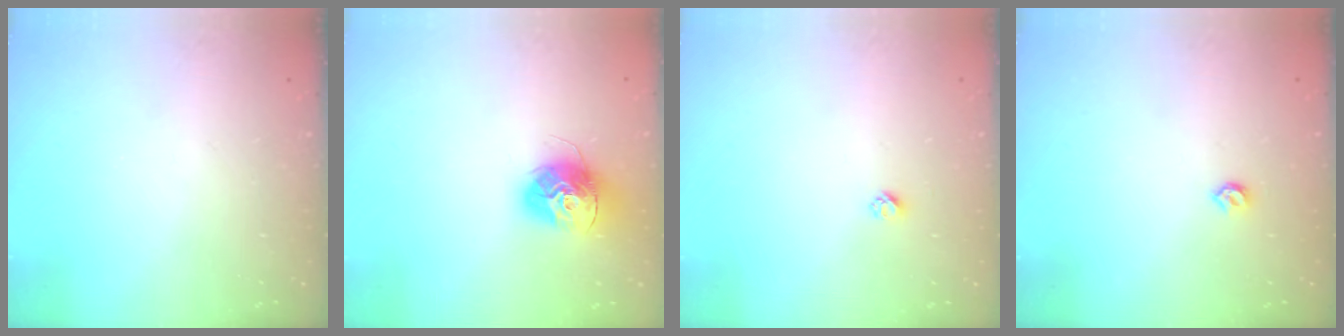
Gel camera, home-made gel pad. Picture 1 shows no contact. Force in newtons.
{"total": 13.7, "press": 13.6, "slide": 1.3}
{"total": 2.3, "press": 2.3, "slide": 0.2}
{"total": 4.0, "press": 3.9, "slide": 0.8}